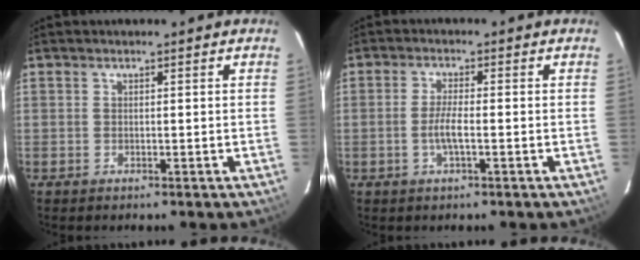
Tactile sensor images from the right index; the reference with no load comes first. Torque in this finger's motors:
{"motor_torque": [0.64, -0.45, 0.46, 0.10]}